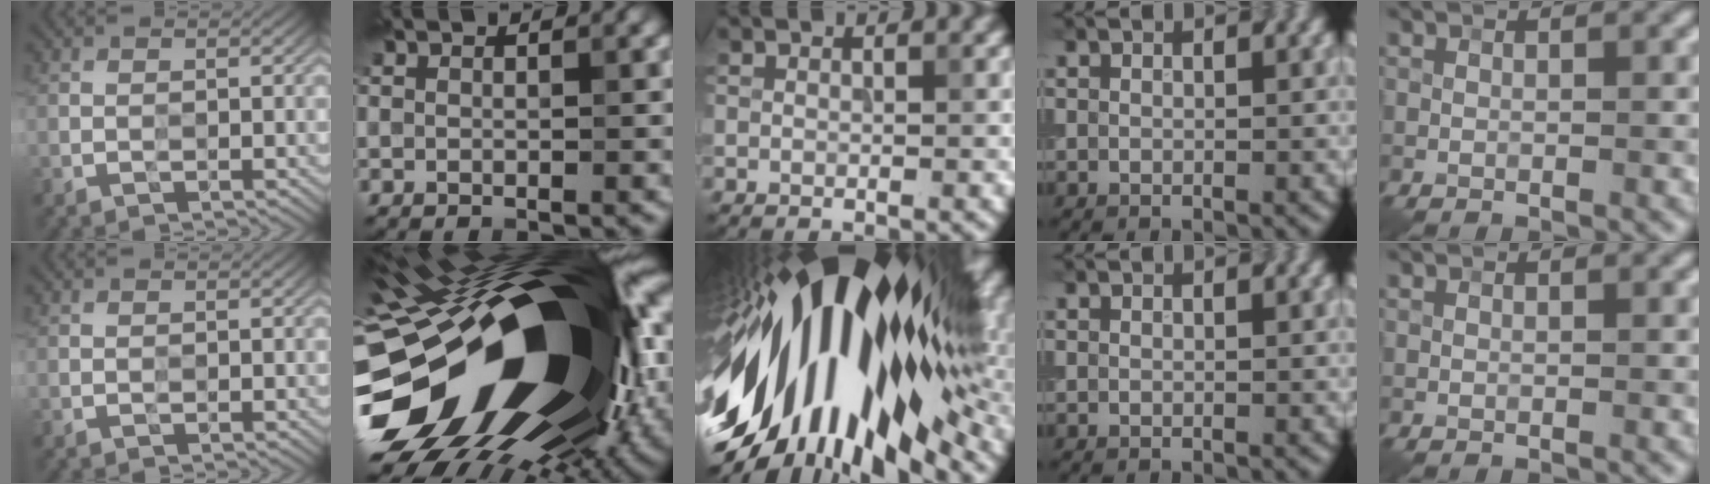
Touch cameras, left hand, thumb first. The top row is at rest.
{"index": {"total": 22.5, "force": [-1.6, 11.0, 19.6], "torque": [-0.356, -0.059, -0.037]}, "middle": {"total": 18.1, "force": [-2.0, 9.1, 15.5], "torque": [-0.254, 0.014, -0.064]}}